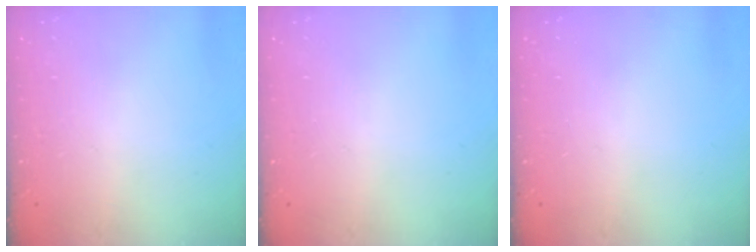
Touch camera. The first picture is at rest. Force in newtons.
{"total": 0.0}
{"total": 0.0}